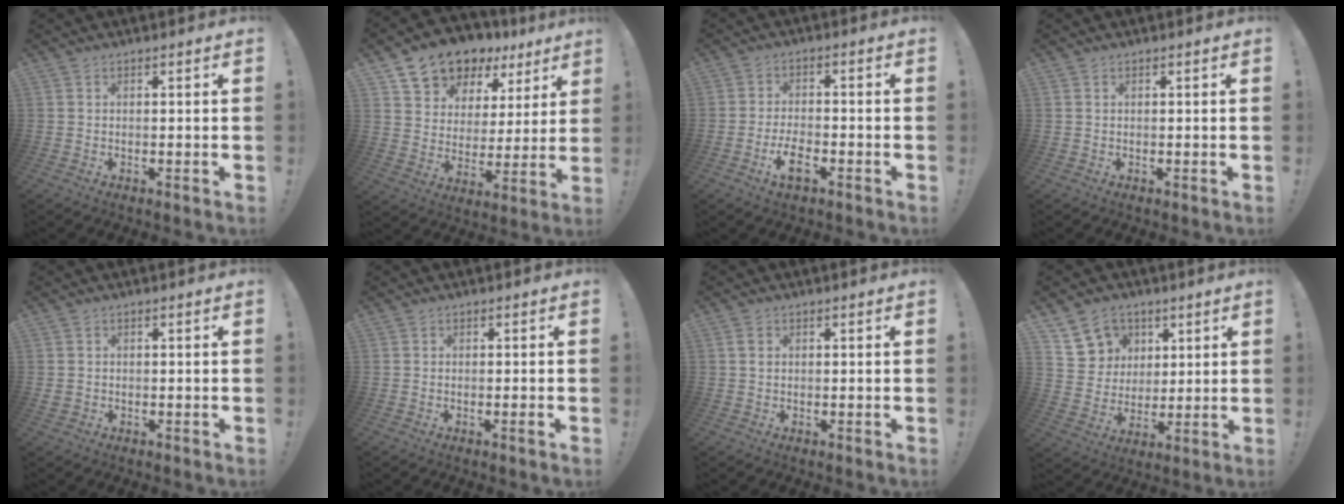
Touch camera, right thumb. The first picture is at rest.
{"total": 11.6, "force": [9.0, 6.8, 2.9], "torque": [-0.051, -0.072, 0.165]}
{"total": 6.3, "force": [-3.5, 2.7, 4.5], "torque": [-0.083, 0.005, -0.061]}
{"total": 0.0}
{"total": 1.2, "force": [-0.1, 1.1, 0.4], "torque": [-0.006, 0.001, -0.001]}
{"total": 1.5, "force": [-0.6, -0.2, 1.4], "torque": [-0.031, 0.002, -0.008]}
{"total": 1.4, "force": [0.5, 1.1, 0.7], "torque": [-0.010, 0.002, 0.007]}
{"total": 10.8, "force": [5.7, 9.0, 1.9], "torque": [-0.030, -0.037, 0.118]}